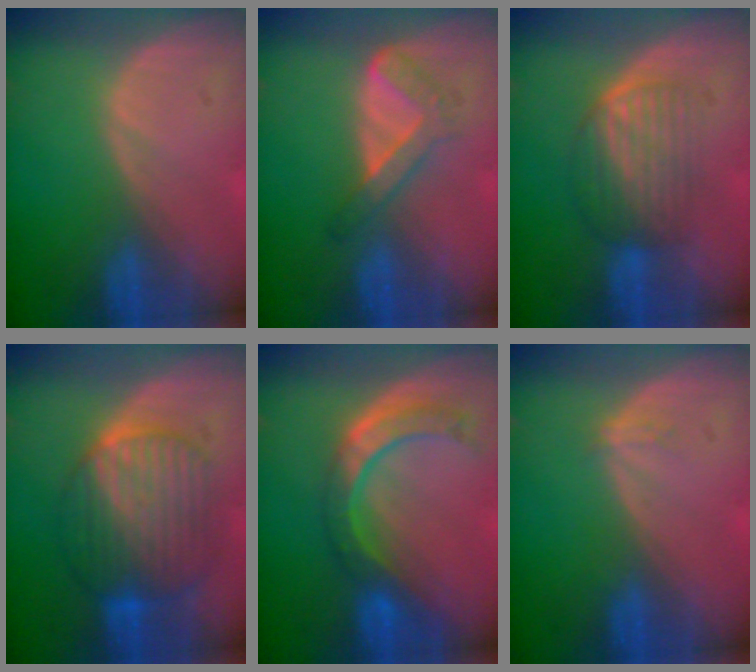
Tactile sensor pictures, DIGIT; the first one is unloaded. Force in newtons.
{"total": 4.8, "press": 4.3, "slide": 2.1}
{"total": 6.0, "press": 5.8, "slide": 1.6}
{"total": 10.2, "press": 10.2, "slide": 0.8}
{"total": 8.5, "press": 7.2, "slide": 4.5}
{"total": 1.2, "press": 0.8, "slide": 0.8}